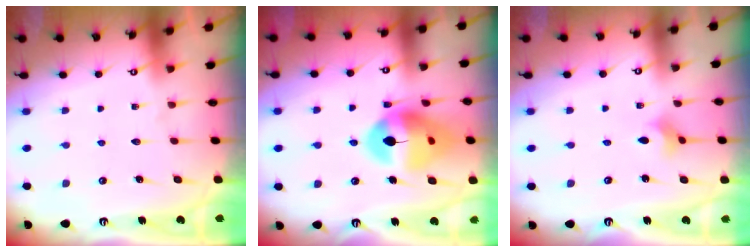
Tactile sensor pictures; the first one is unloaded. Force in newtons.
{"total": 16.8, "press": 16.7, "slide": 2.1}
{"total": 2.1, "press": 2.0, "slide": 0.5}